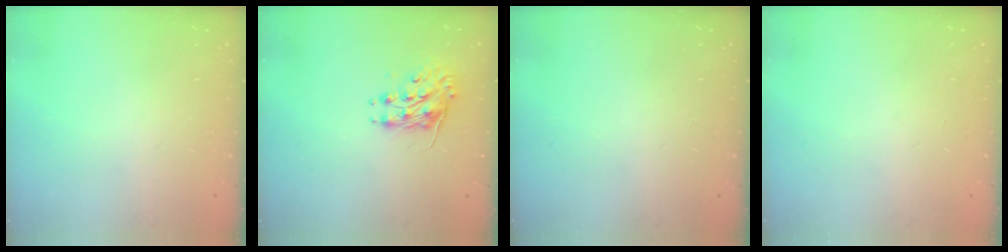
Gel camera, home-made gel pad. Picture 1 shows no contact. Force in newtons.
{"total": 8.4, "press": 8.4, "slide": 0.3}
{"total": 0.0}
{"total": 0.0}